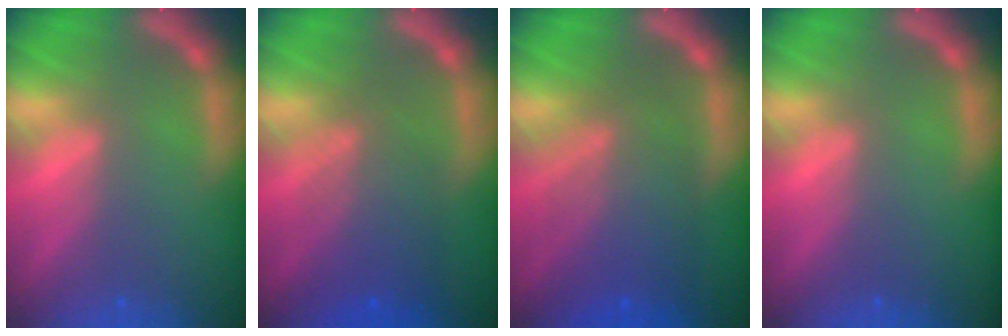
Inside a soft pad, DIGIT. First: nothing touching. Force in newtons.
{"total": 6.1}
{"total": 8.0}
{"total": 0.0}